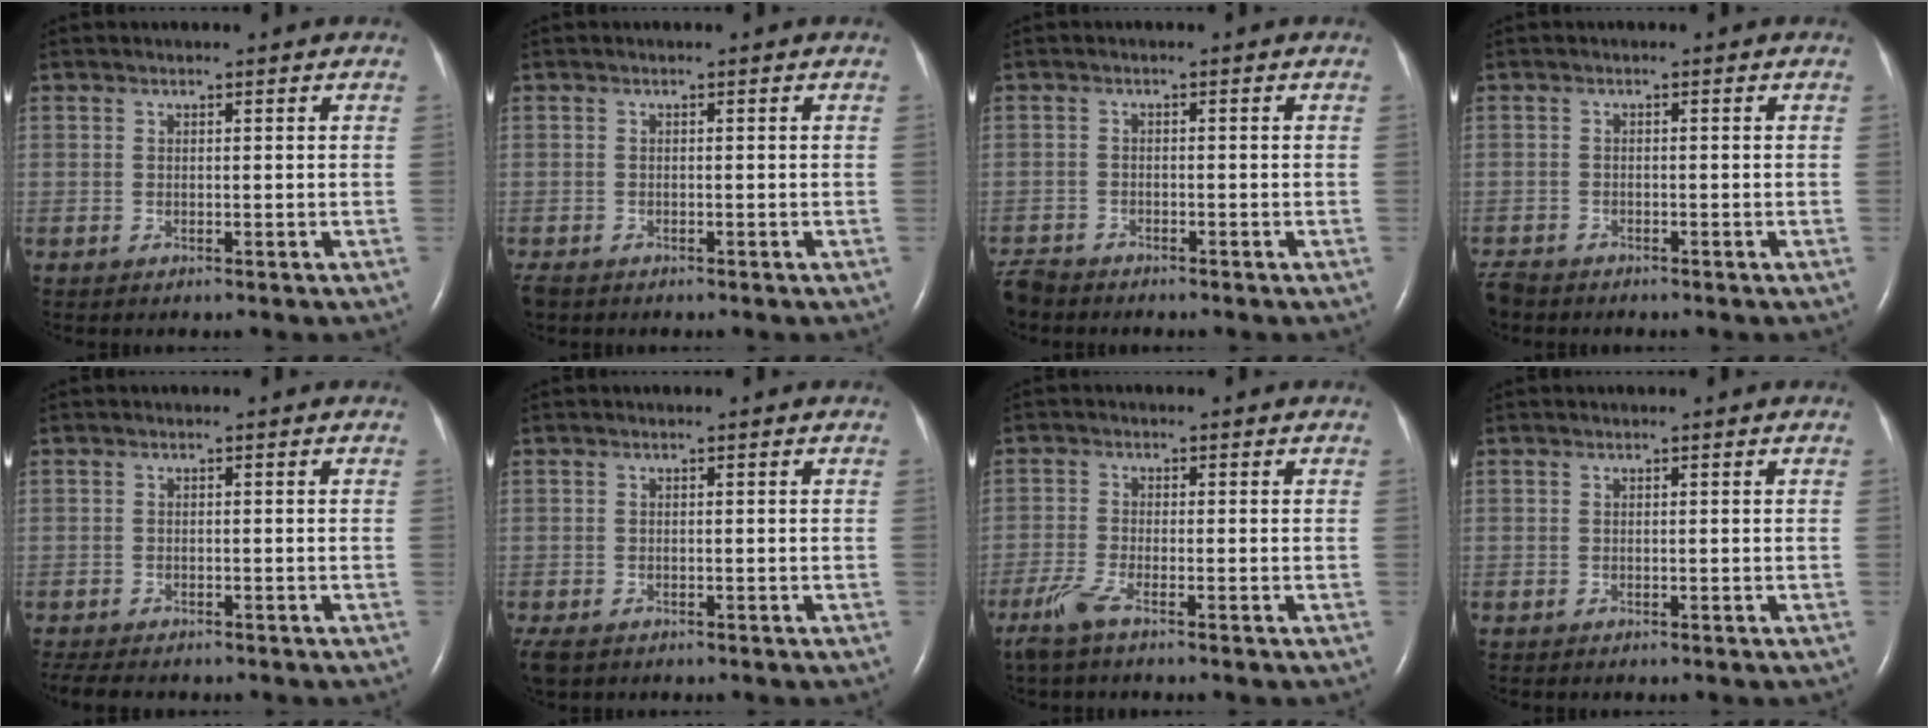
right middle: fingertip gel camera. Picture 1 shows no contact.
{"total": 2.1, "force": [-1.6, 1.0, 0.7], "torque": [-0.019, -0.004, -0.025]}
{"total": 3.8, "force": [-3.6, 1.1, 0.4], "torque": [-0.010, -0.012, -0.070]}
{"total": 3.1, "force": [-2.8, 1.2, 0.6], "torque": [-0.015, -0.008, -0.051]}
{"total": 5.2, "force": [-4.4, 1.5, 2.3], "torque": [-0.040, -0.011, -0.063]}
{"total": 3.0, "force": [-2.1, 1.7, 1.4], "torque": [-0.032, -0.007, -0.032]}
{"total": 3.7, "force": [-2.7, 0.3, 2.6], "torque": [-0.068, -0.009, -0.060]}
{"total": 0.0}